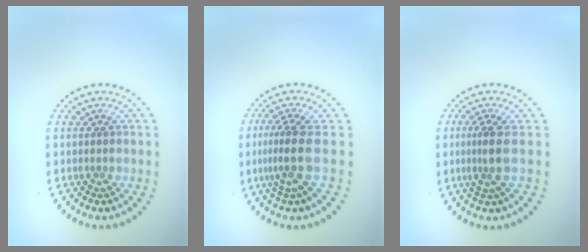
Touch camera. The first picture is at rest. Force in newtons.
{"total": 3.3, "press": 2.5, "slide": 2.2}
{"total": 2.6, "press": 2.0, "slide": 1.7}